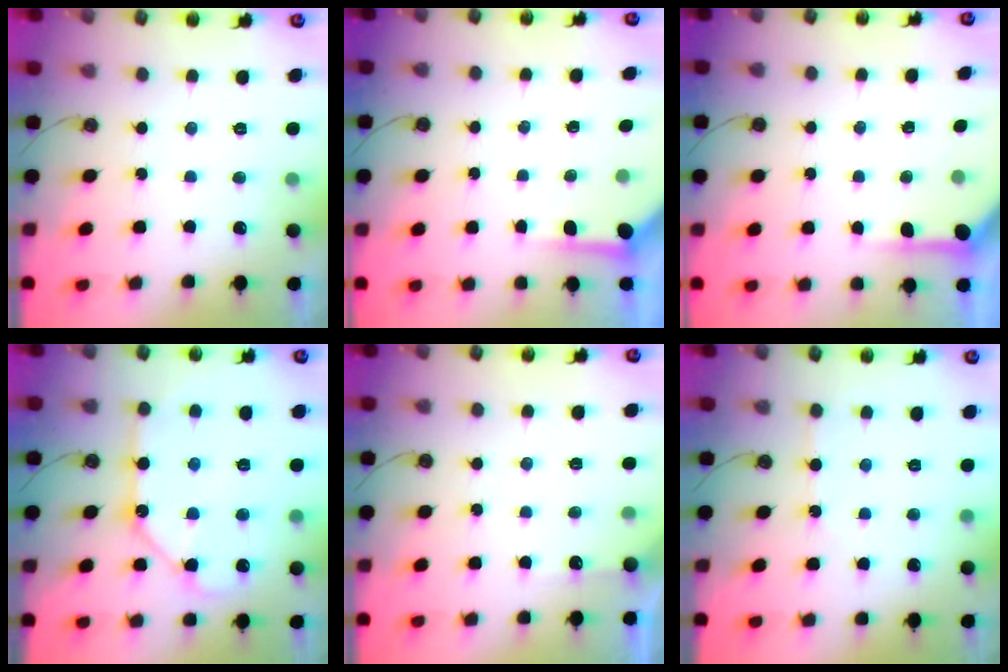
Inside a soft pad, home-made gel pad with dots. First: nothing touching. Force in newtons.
{"total": 3.6, "press": 3.6, "slide": 0.5}
{"total": 4.1, "press": 4.1, "slide": 0.3}
{"total": 11.2, "press": 11.2, "slide": 1.0}
{"total": 3.4, "press": 3.4, "slide": 0.3}
{"total": 4.2, "press": 4.2, "slide": 0.6}